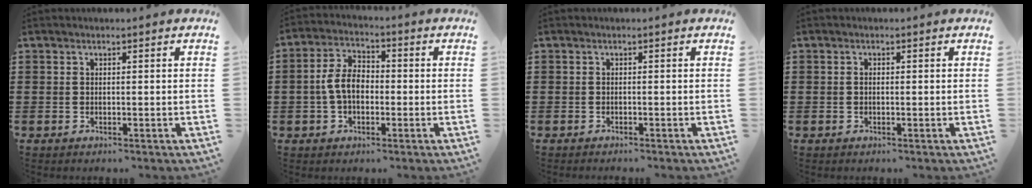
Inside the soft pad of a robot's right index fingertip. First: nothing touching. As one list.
[{"total": 6.2, "force": [-0.9, 3.8, 4.9], "torque": [-0.118, 0.002, -0.024]}, {"total": 0.6, "force": [-0.6, -0.1, 0.0], "torque": [-0.001, -0.004, -0.011]}, {"total": 0.6, "force": [-0.1, 0.3, 0.5], "torque": [-0.011, -0.002, -0.002]}]